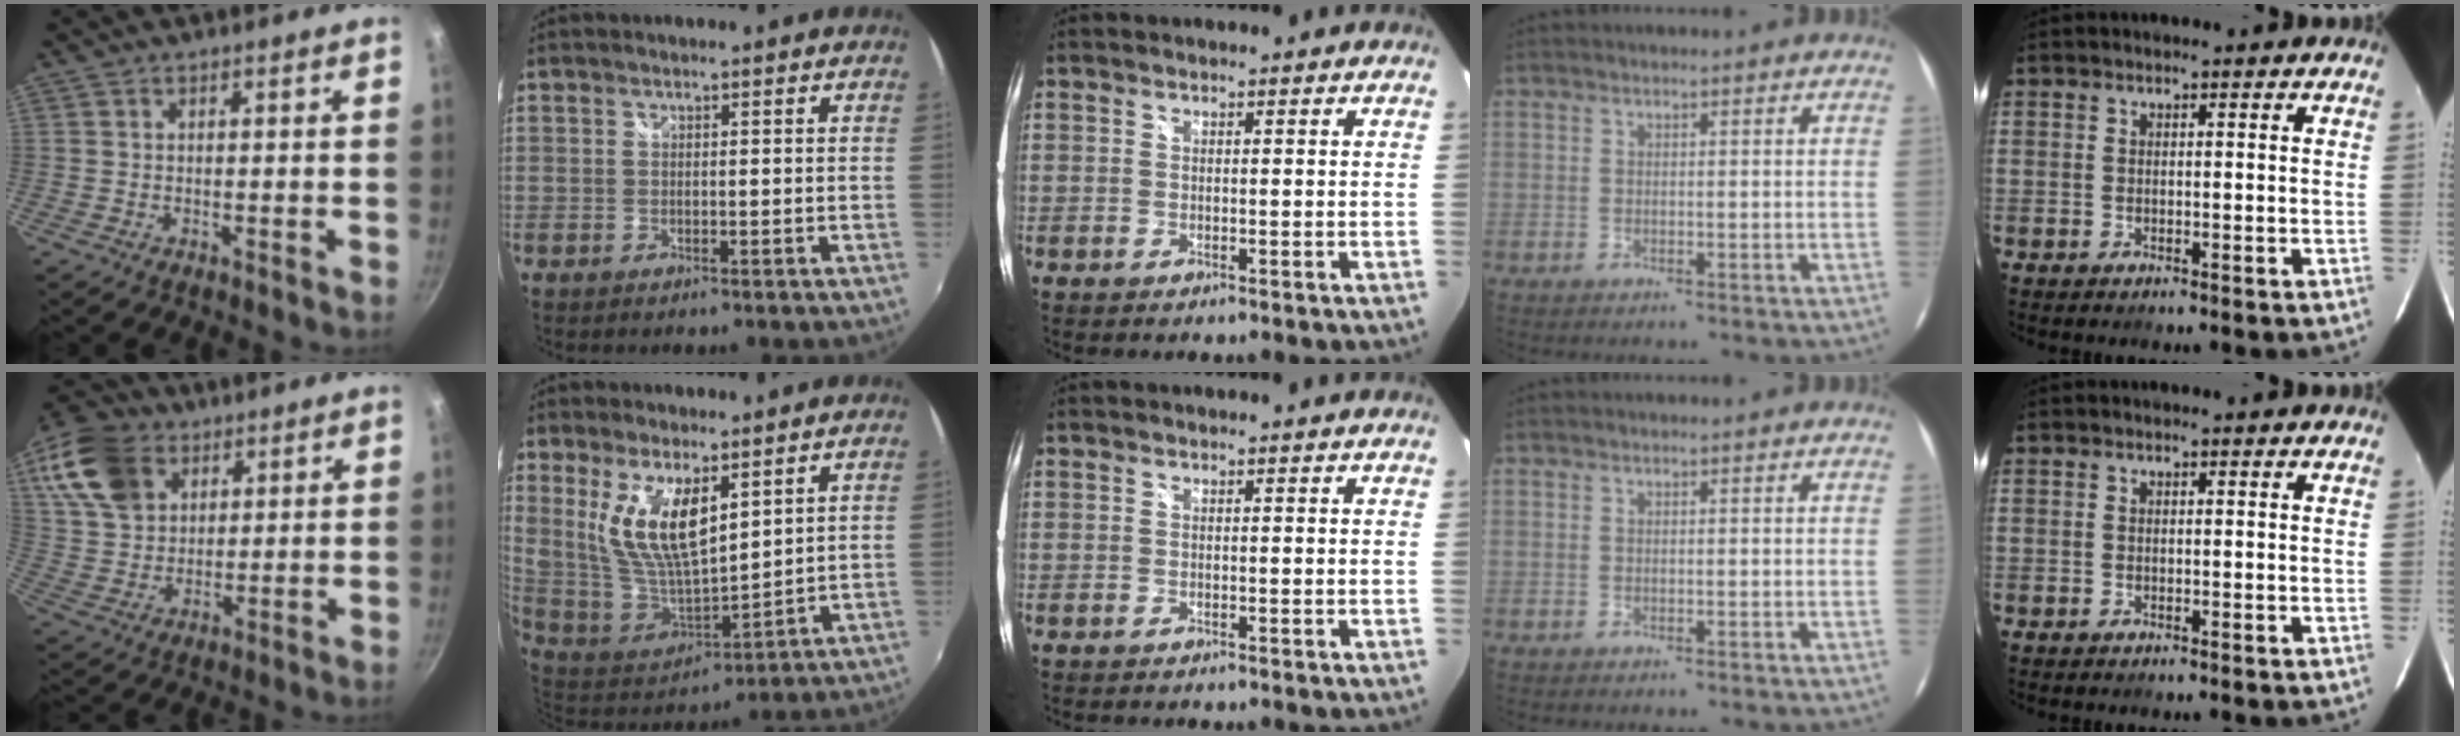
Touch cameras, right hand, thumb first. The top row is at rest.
{"thumb": {"total": 14.7, "force": [6.6, 10.5, 7.8], "torque": [-0.128, -0.007, 0.127]}, "index": {"total": 14.8, "force": [6.5, 6.2, 11.8], "torque": [-0.227, -0.011, 0.142]}, "middle": {"total": 0.8, "force": [-0.8, 0.2, 0.2], "torque": [-0.005, -0.006, -0.014]}}